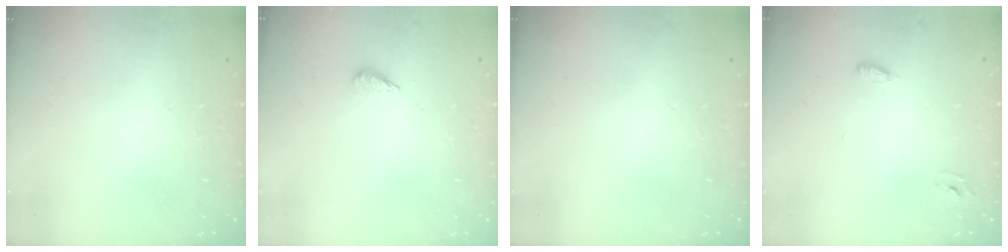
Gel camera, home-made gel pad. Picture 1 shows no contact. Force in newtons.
{"total": 2.3, "press": 2.2, "slide": 0.8}
{"total": 0.0}
{"total": 2.6, "press": 2.5, "slide": 0.6}